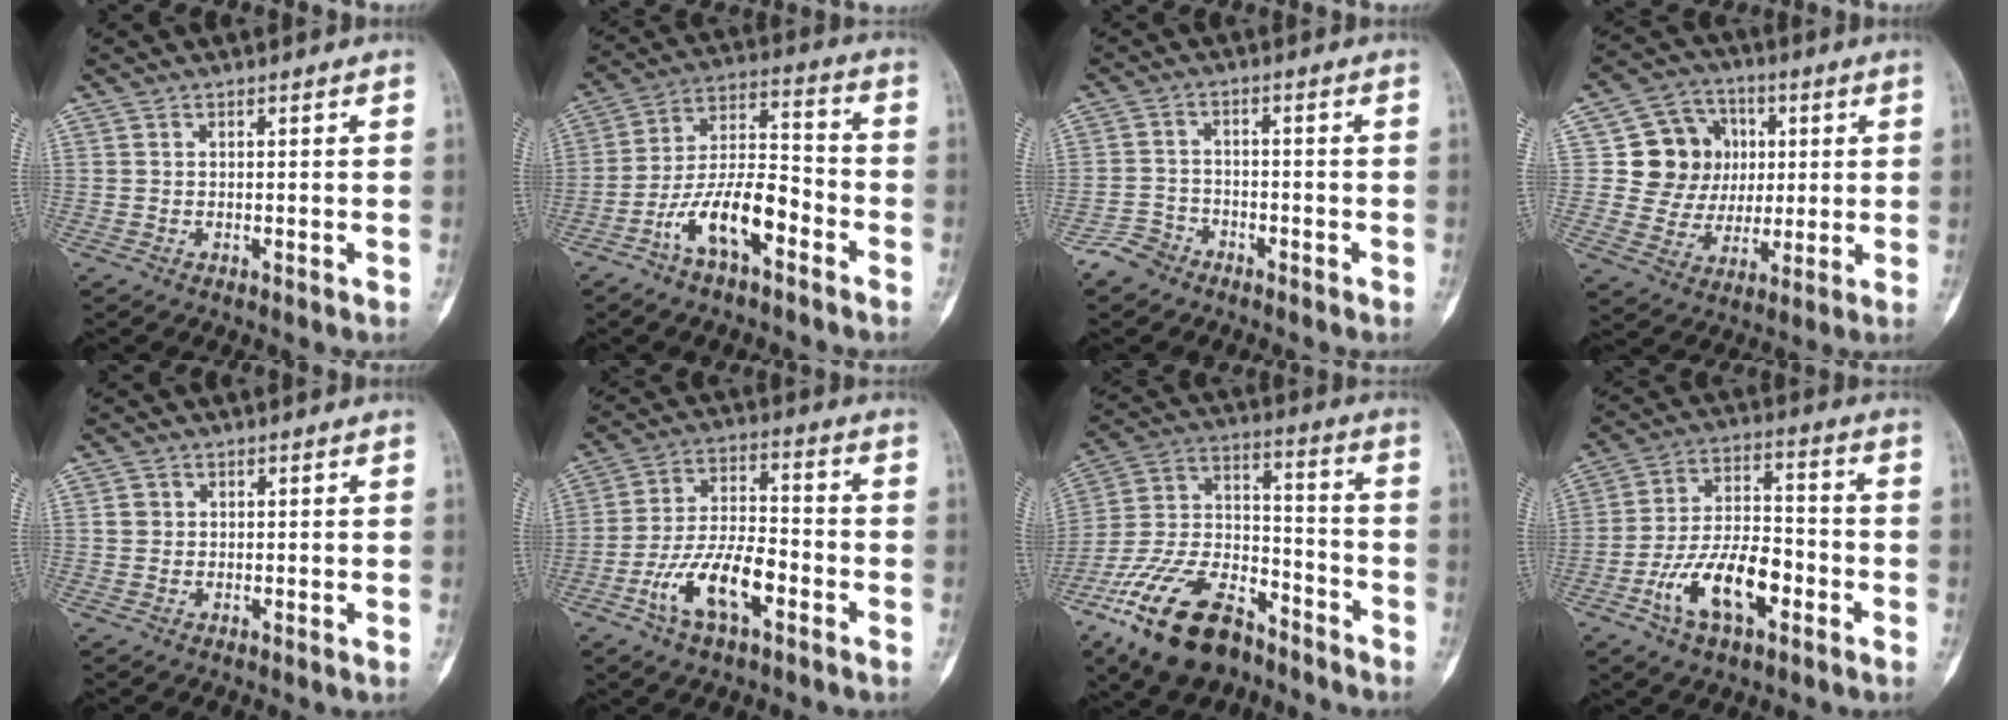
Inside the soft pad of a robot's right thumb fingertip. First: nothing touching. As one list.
[{"total": 13.1, "force": [-6.5, 5.4, 10.0], "torque": [-0.183, 0.061, -0.121]}, {"total": 4.4, "force": [-3.4, 2.8, 0.5], "torque": [0.001, 0.018, -0.070]}, {"total": 13.1, "force": [2.6, 11.9, 4.7], "torque": [-0.026, 0.004, 0.048]}, {"total": 1.5, "force": [0.2, 1.4, 0.4], "torque": [-0.001, 0.002, 0.003]}, {"total": 13.2, "force": [-5.6, 5.9, 10.4], "torque": [-0.192, 0.037, -0.102]}, {"total": 22.0, "force": [-14.2, 10.8, 12.9], "torque": [-0.257, 0.073, -0.256]}, {"total": 14.7, "force": [-5.8, 7.4, 11.3], "torque": [-0.192, 0.040, -0.103]}]